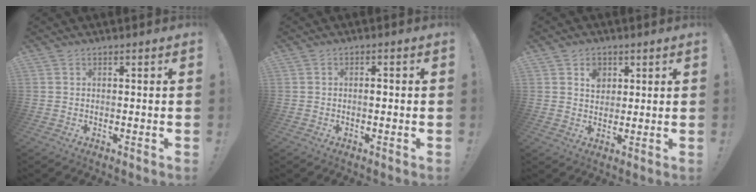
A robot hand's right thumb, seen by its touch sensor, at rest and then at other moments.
{"total": 1.4, "force": [-0.4, 0.5, 1.2], "torque": [-0.016, 0.001, -0.010]}
{"total": 4.9, "force": [2.3, 3.9, 1.8], "torque": [-0.007, -0.013, 0.037]}